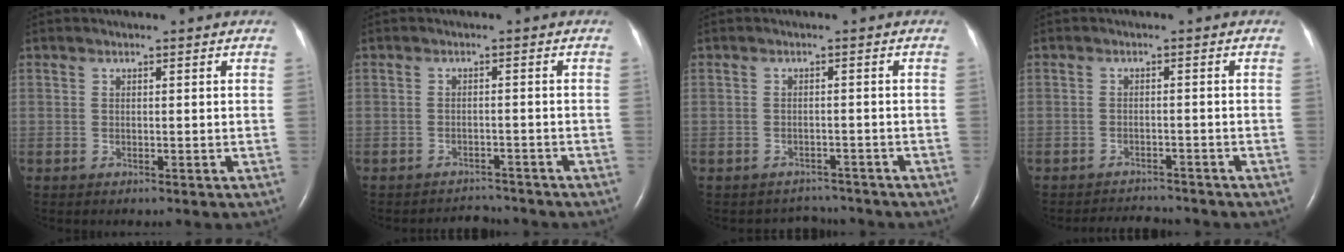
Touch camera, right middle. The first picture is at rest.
{"total": 3.3, "force": [-3.2, 0.6, -0.6], "torque": [0.002, -0.003, -0.046]}
{"total": 3.2, "force": [-2.9, 1.1, -0.7], "torque": [0.003, 0.008, -0.039]}
{"total": 4.0, "force": [-4.0, 0.6, -0.1], "torque": [-0.005, -0.004, -0.060]}